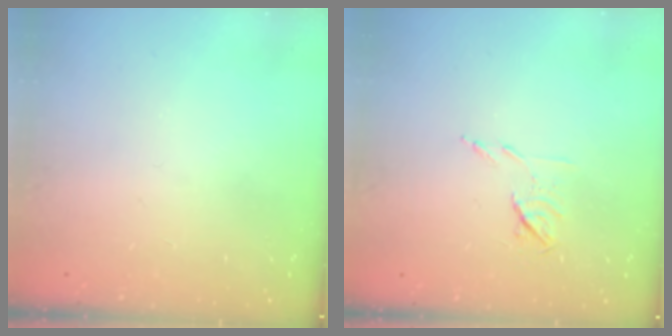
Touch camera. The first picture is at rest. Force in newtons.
{"total": 6.4, "press": 6.3, "slide": 0.9}